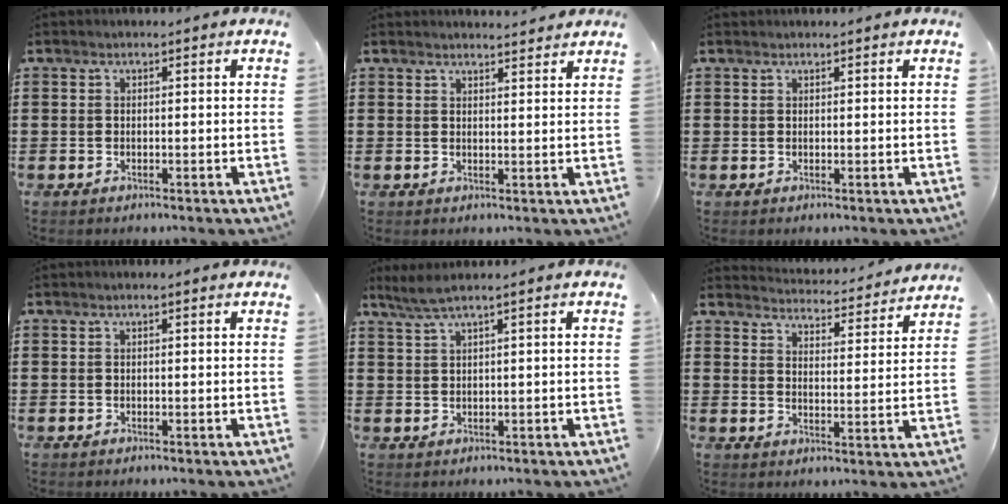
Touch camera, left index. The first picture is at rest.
{"total": 2.3, "force": [2.3, -0.1, 0.2], "torque": [-0.009, -0.004, 0.045]}
{"total": 0.7, "force": [0.7, 0.2, 0.0], "torque": [-0.002, 0.000, 0.014]}
{"total": 0.6, "force": [0.3, 0.0, 0.4], "torque": [-0.008, 0.000, 0.007]}
{"total": 2.4, "force": [1.5, -0.2, 1.9], "torque": [-0.038, 0.000, 0.027]}
{"total": 3.9, "force": [3.9, -0.3, 0.0], "torque": [-0.015, -0.037, 0.061]}